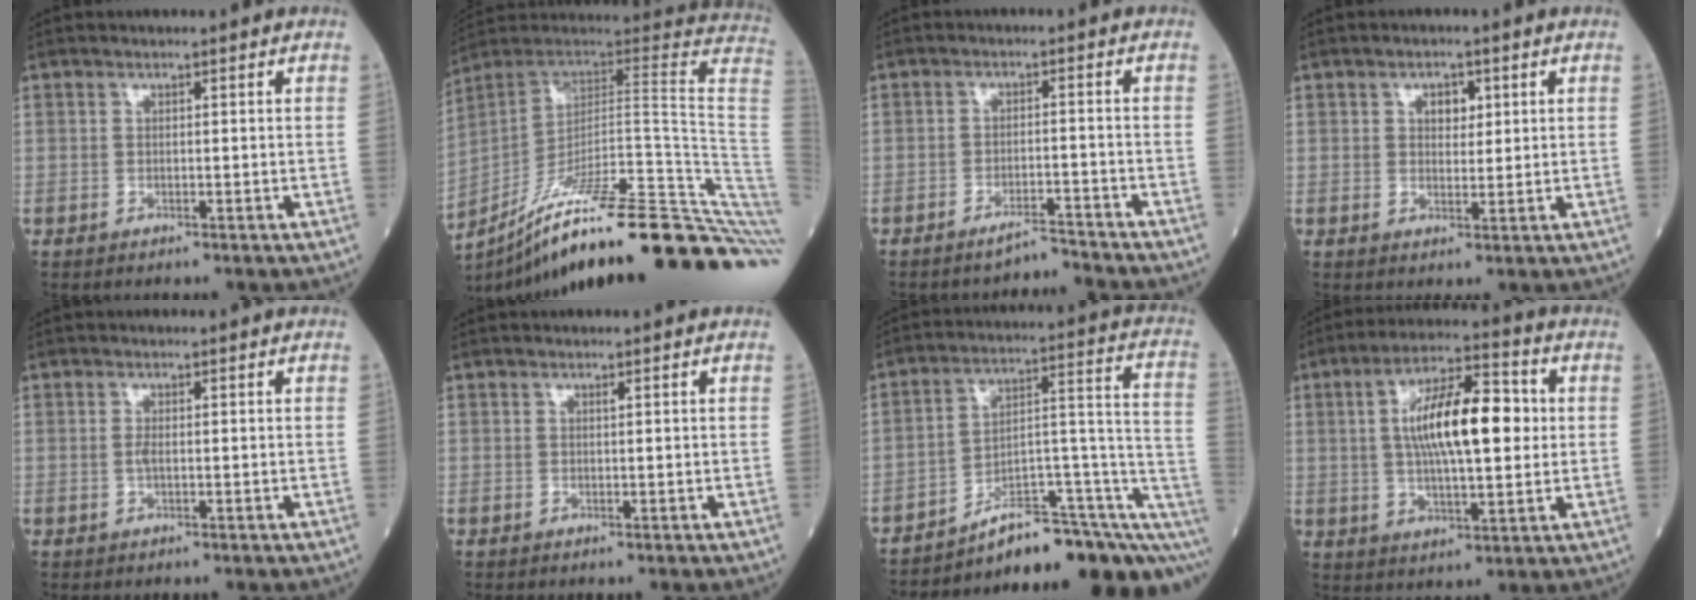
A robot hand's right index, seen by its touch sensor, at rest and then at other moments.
{"total": 34.4, "force": [-23.3, 0.9, 25.3], "torque": [-0.228, -0.018, -0.341]}
{"total": 3.3, "force": [-3.3, -0.6, -0.1], "torque": [0.006, -0.010, -0.052]}
{"total": 2.9, "force": [1.1, 1.7, 2.0], "torque": [-0.026, 0.003, 0.017]}
{"total": 0.0}
{"total": 0.0}
{"total": 17.6, "force": [-12.9, 4.7, 11.0], "torque": [-0.079, 0.081, -0.176]}
{"total": 13.9, "force": [1.9, 3.9, 13.2], "torque": [-0.233, 0.025, 0.028]}